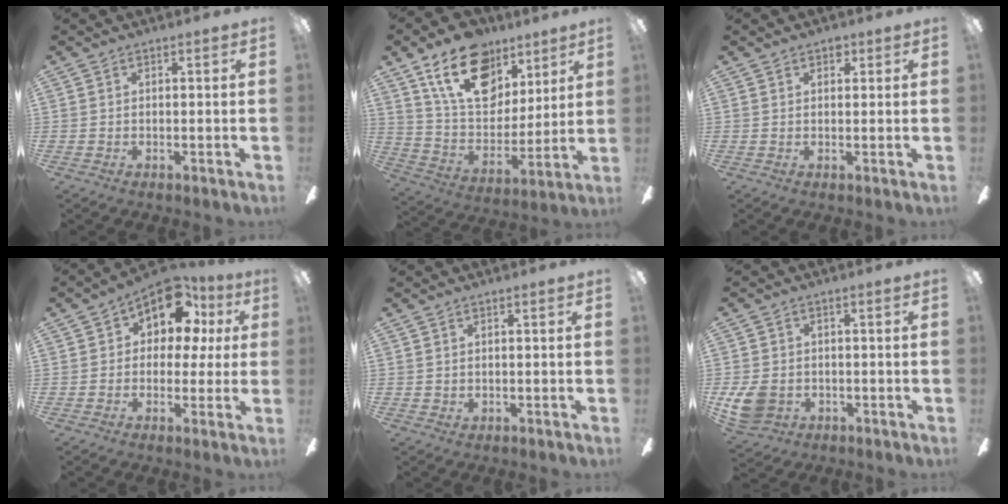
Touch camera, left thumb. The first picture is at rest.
{"total": 21.0, "force": [12.2, 13.0, 11.1], "torque": [-0.180, -0.055, 0.220]}
{"total": 1.8, "force": [1.1, 1.2, 0.7], "torque": [0.002, -0.003, 0.017]}
{"total": 12.3, "force": [6.3, 7.7, 7.3], "torque": [-0.107, -0.030, 0.113]}
{"total": 0.7, "force": [0.1, 0.6, 0.1], "torque": [-0.001, 0.005, 0.001]}
{"total": 7.8, "force": [-1.9, 6.4, 4.2], "torque": [-0.094, 0.010, -0.032]}